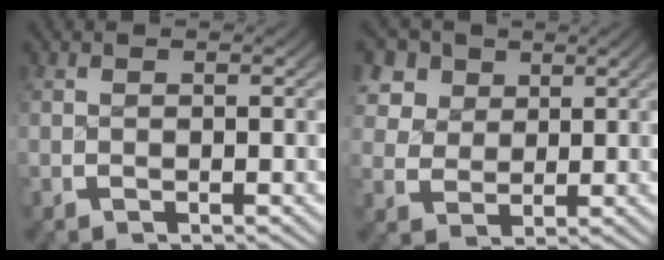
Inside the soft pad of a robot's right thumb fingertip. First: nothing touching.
{"total": 6.6, "force": [3.1, 5.0, 3.1], "torque": [-0.070, -0.007, 0.054]}